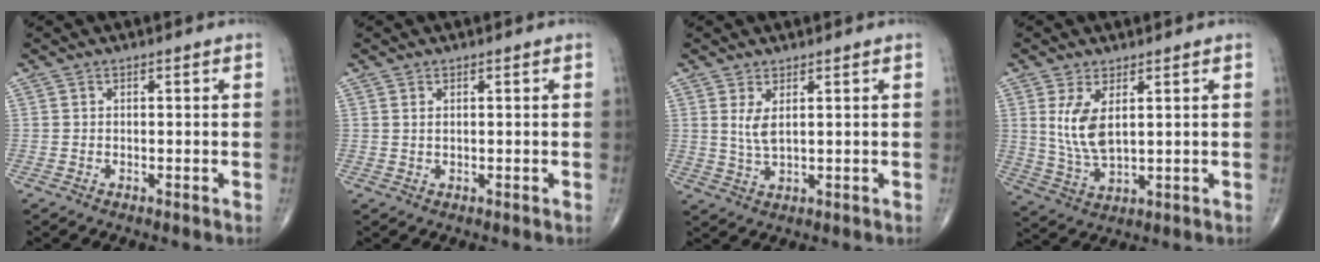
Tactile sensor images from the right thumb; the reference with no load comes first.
{"total": 0.8, "force": [0.4, 0.4, 0.6], "torque": [-0.013, 0.003, 0.010]}
{"total": 1.5, "force": [0.5, 0.6, 1.3], "torque": [-0.032, 0.000, 0.015]}
{"total": 7.8, "force": [2.2, 3.5, 6.6], "torque": [-0.135, -0.017, 0.055]}